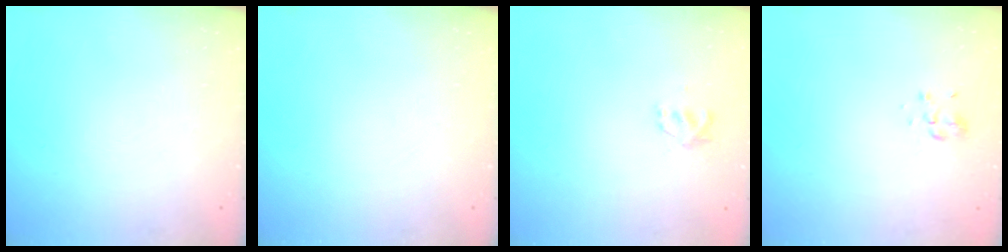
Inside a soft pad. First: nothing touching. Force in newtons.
{"total": 0.0}
{"total": 2.1, "press": 1.9, "slide": 0.8}
{"total": 3.9, "press": 3.7, "slide": 1.2}